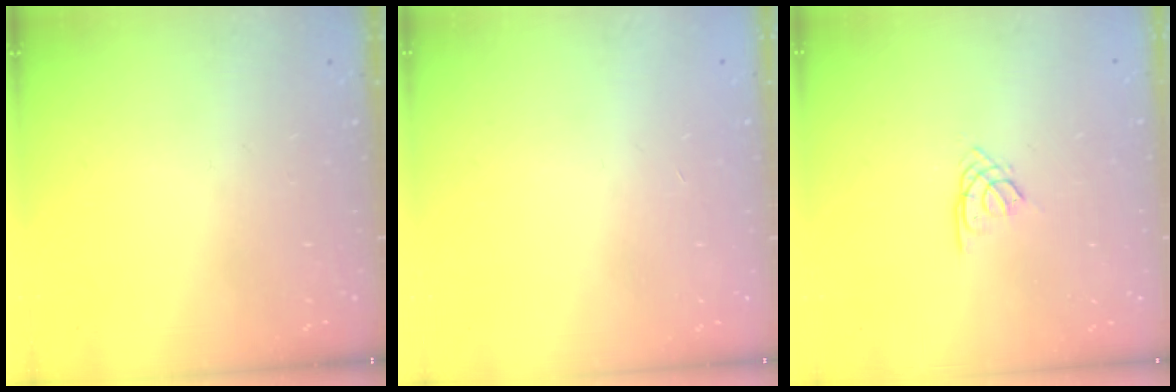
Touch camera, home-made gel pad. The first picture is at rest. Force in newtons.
{"total": 0.9, "press": 0.8, "slide": 0.2}
{"total": 2.5, "press": 2.4, "slide": 0.5}